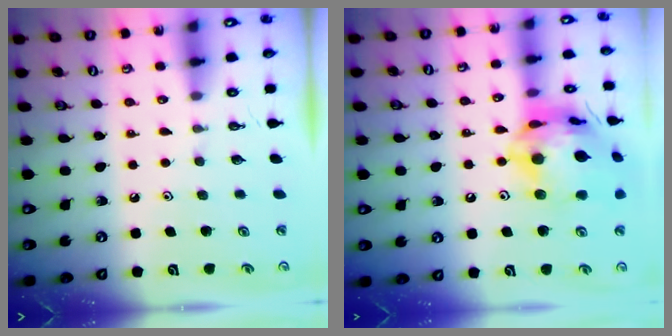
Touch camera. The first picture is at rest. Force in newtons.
{"total": 21.2, "press": 21.0, "slide": 2.3}